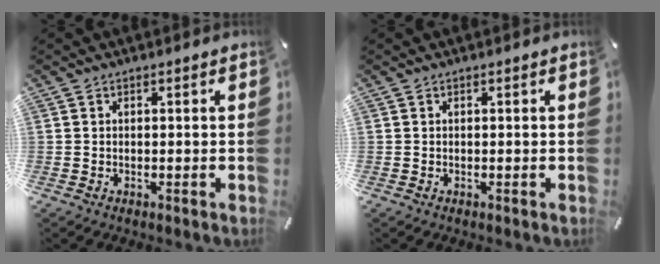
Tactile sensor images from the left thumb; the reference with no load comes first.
{"total": 0.0}